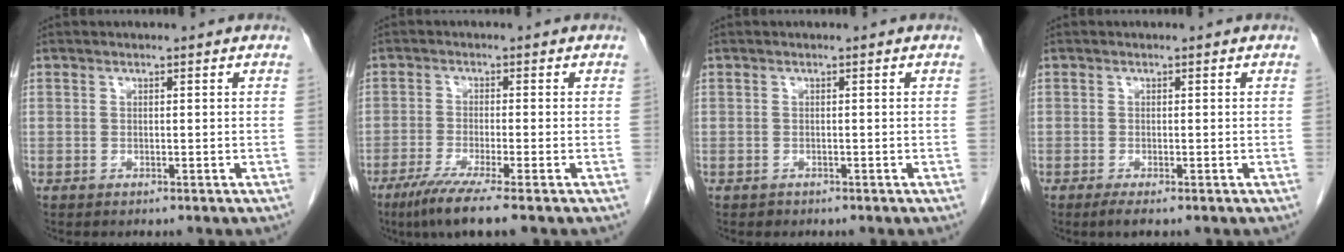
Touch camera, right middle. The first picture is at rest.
{"total": 6.8, "force": [-4.7, -0.6, 4.8], "torque": [-0.087, -0.021, -0.084]}
{"total": 0.0}
{"total": 1.4, "force": [-0.8, 0.0, 1.1], "torque": [-0.020, -0.006, -0.017]}